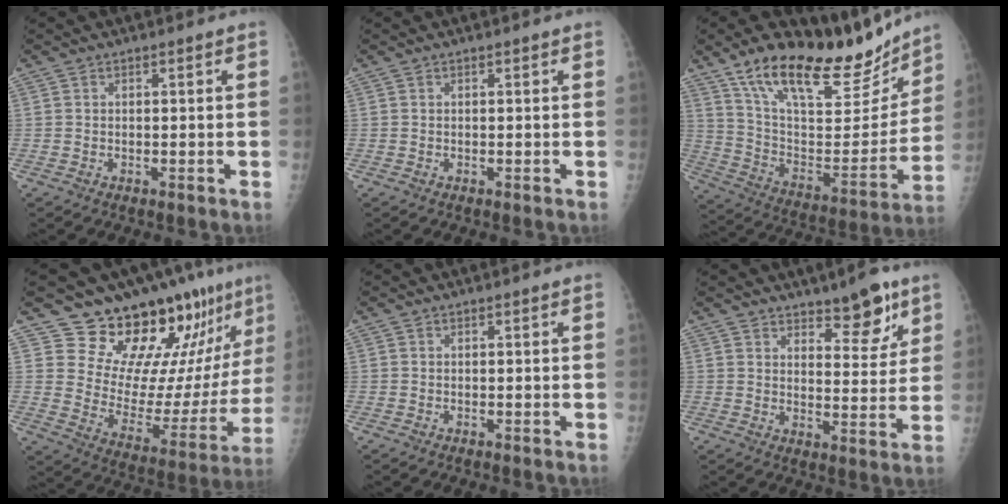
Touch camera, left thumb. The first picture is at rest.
{"total": 0.0}
{"total": 25.6, "force": [19.4, 9.2, 13.9], "torque": [-0.172, -0.080, 0.322]}
{"total": 19.2, "force": [15.8, 6.2, 8.9], "torque": [-0.072, -0.129, 0.229]}
{"total": 0.0}
{"total": 8.9, "force": [6.0, 3.5, 5.5], "torque": [-0.046, -0.042, 0.090]}